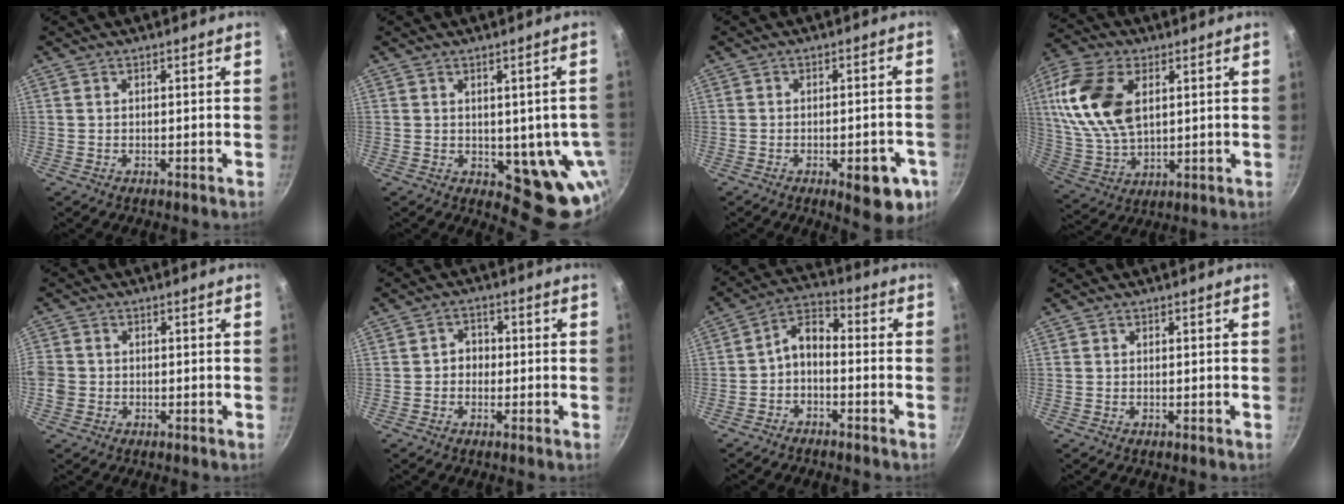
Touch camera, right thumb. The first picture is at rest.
{"total": 10.9, "force": [-0.9, 5.7, 9.2], "torque": [-0.069, -0.017, -0.003]}
{"total": 10.1, "force": [-4.0, 4.1, 8.3], "torque": [-0.069, 0.017, -0.044]}
{"total": 16.9, "force": [4.5, 10.2, 12.7], "torque": [-0.239, -0.011, 0.093]}
{"total": 4.3, "force": [-1.0, 3.8, 1.7], "torque": [-0.033, 0.009, -0.022]}
{"total": 3.3, "force": [-0.5, 3.0, 1.4], "torque": [0.002, 0.009, -0.013]}
{"total": 5.8, "force": [-2.2, 3.4, 4.2], "torque": [-0.076, 0.050, -0.048]}
{"total": 0.0}